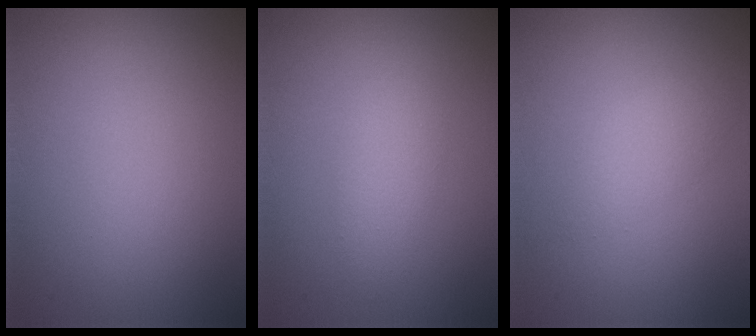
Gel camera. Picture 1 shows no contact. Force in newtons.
{"total": 2.4, "press": 2.4, "slide": 0.1}
{"total": 1.8, "press": 1.8, "slide": 0.0}